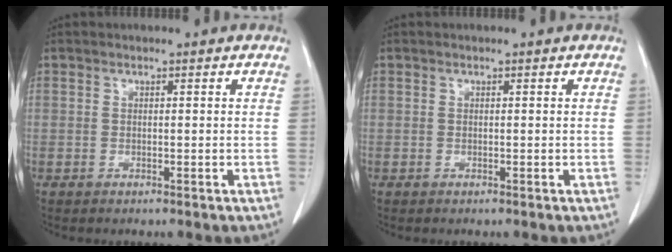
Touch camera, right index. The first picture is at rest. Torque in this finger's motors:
{"motor_torque": [0.00, 0.00, 0.00, 0.00]}